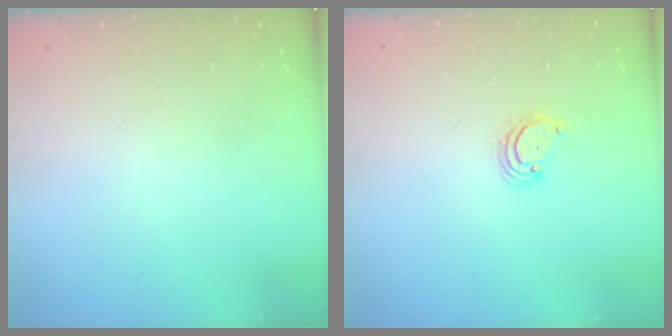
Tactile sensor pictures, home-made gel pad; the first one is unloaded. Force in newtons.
{"total": 3.4, "press": 3.4, "slide": 0.1}